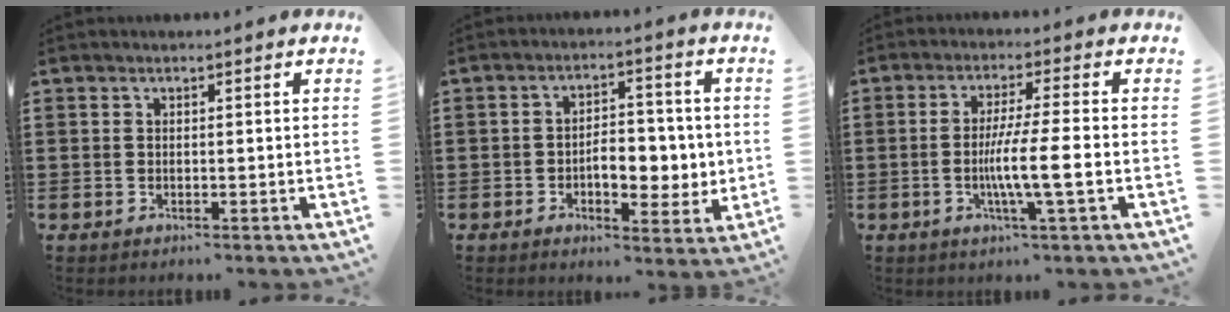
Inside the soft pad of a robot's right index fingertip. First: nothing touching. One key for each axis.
{"total": 6.5, "fx": -1.0, "fy": 3.7, "fz": 5.3, "tx": -0.067, "ty": -0.003, "tz": -0.027}
{"total": 7.5, "fx": -1.7, "fy": 0.1, "fz": 7.3, "tx": -0.130, "ty": -0.010, "tz": -0.033}